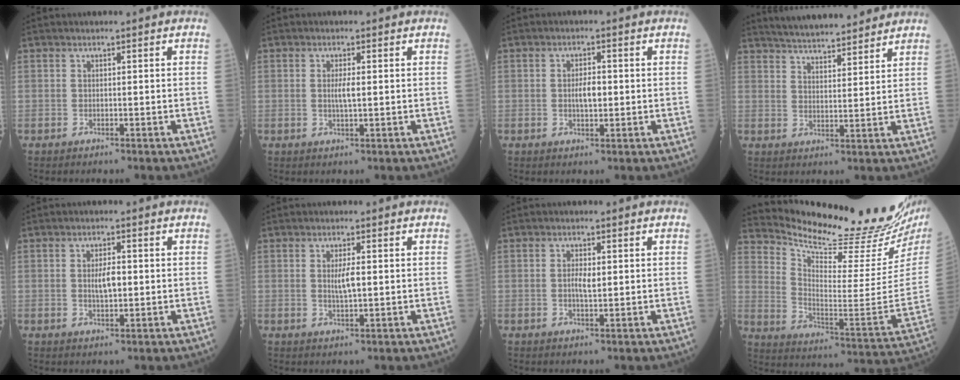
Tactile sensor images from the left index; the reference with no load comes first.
{"total": 2.1, "force": [0.2, 0.3, 2.1], "torque": [-0.043, -0.001, 0.003]}
{"total": 3.0, "force": [0.0, 1.1, 2.7], "torque": [-0.050, 0.002, 0.000]}
{"total": 13.3, "force": [12.2, 2.0, 4.8], "torque": [-0.073, 0.015, 0.179]}
{"total": 3.2, "force": [0.1, 1.1, 3.0], "torque": [-0.056, 0.000, 0.003]}
{"total": 2.7, "force": [0.3, 0.4, 2.7], "torque": [-0.052, -0.001, 0.008]}
{"total": 2.2, "force": [0.2, 0.6, 2.1], "torque": [-0.043, 0.000, 0.005]}
{"total": 23.3, "force": [21.6, -0.1, 8.8], "torque": [-0.155, -0.116, 0.305]}